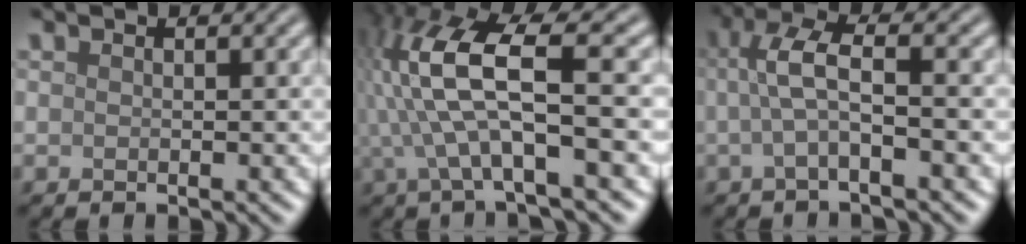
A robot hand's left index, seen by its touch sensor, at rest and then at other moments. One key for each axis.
{"total": 9.3, "fx": 0.7, "fy": 2.7, "fz": 8.8, "tx": -0.189, "ty": 0.015, "tz": 0.011}
{"total": 3.8, "fx": -0.2, "fy": 0.8, "fz": 3.7, "tx": -0.076, "ty": 0.012, "tz": -0.010}